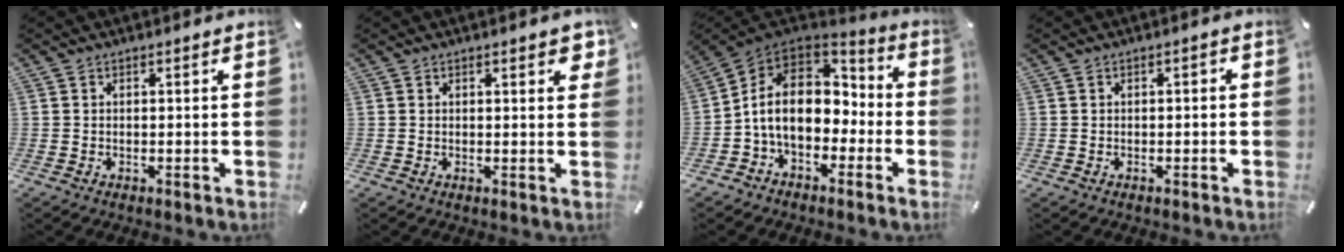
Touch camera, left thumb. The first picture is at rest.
{"total": 2.8, "force": [1.4, 0.9, 2.2], "torque": [-0.024, -0.006, 0.019]}
{"total": 13.5, "force": [-1.3, 10.6, 8.2], "torque": [-0.157, 0.012, -0.023]}
{"total": 1.1, "force": [-0.6, 0.4, 0.8], "torque": [-0.016, 0.004, -0.013]}